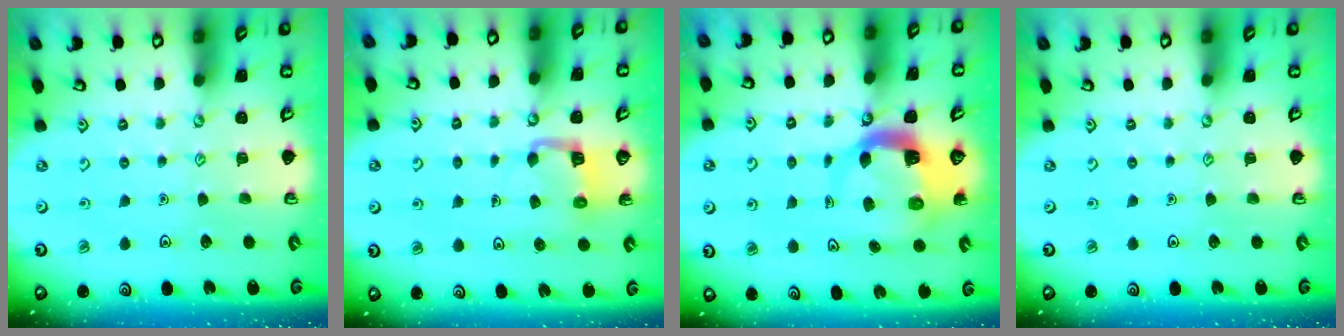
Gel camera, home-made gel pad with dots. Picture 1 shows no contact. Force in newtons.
{"total": 4.1, "press": 4.1, "slide": 0.2}
{"total": 5.4, "press": 5.3, "slide": 0.8}
{"total": 0.0}